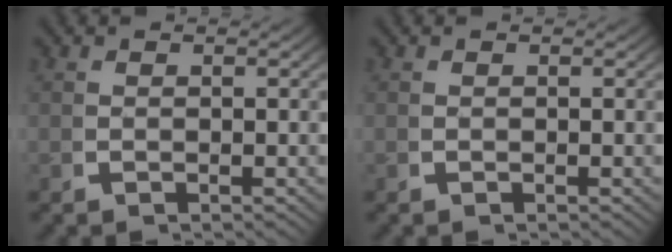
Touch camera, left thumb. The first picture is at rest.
{"total": 0.0}